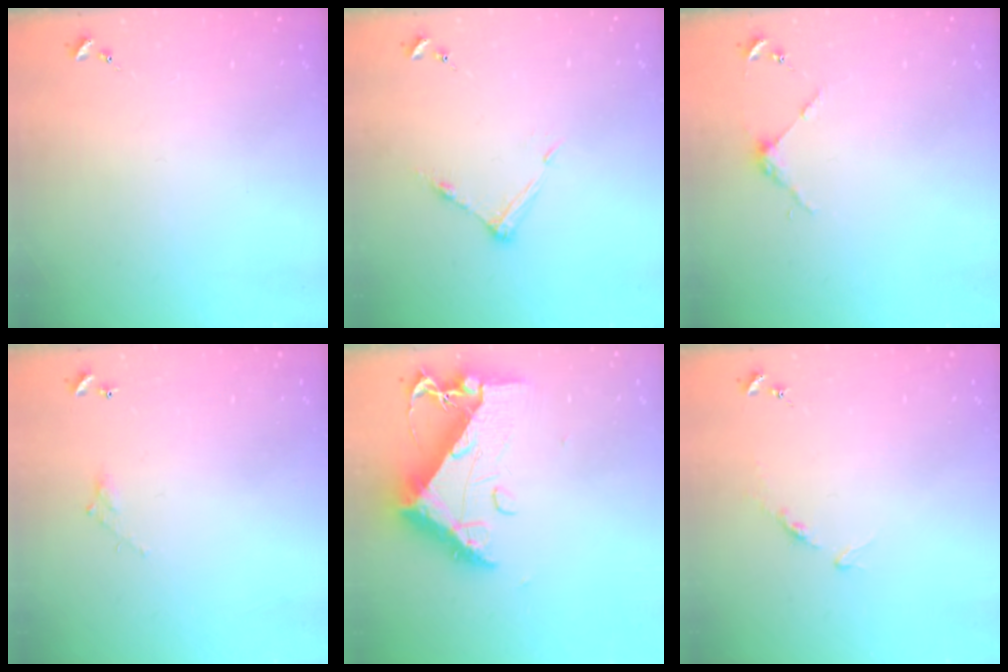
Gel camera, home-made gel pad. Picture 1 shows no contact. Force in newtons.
{"total": 6.8, "press": 6.7, "slide": 0.4}
{"total": 3.7, "press": 3.7, "slide": 0.3}
{"total": 3.8, "press": 3.8, "slide": 0.2}
{"total": 13.1, "press": 13.1, "slide": 1.4}
{"total": 4.9, "press": 4.8, "slide": 0.6}